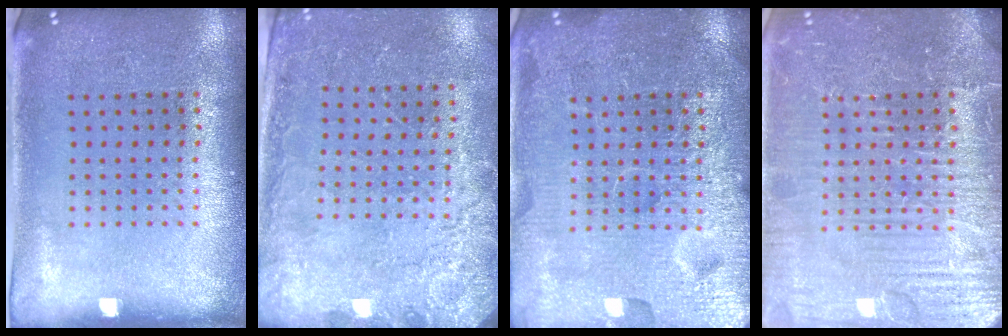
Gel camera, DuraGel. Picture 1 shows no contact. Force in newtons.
{"total": 2.5, "press": 2.3, "slide": 0.8}
{"total": 7.0, "press": 7.0, "slide": 0.9}
{"total": 7.5, "press": 7.5, "slide": 0.9}